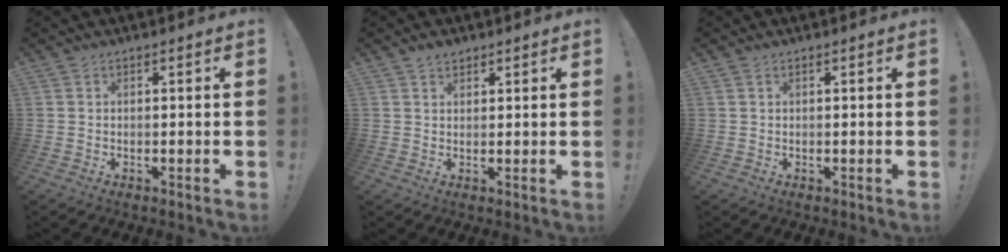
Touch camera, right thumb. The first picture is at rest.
{"total": 2.2, "force": [1.7, 1.3, 0.6], "torque": [-0.004, -0.009, 0.030]}
{"total": 0.0}